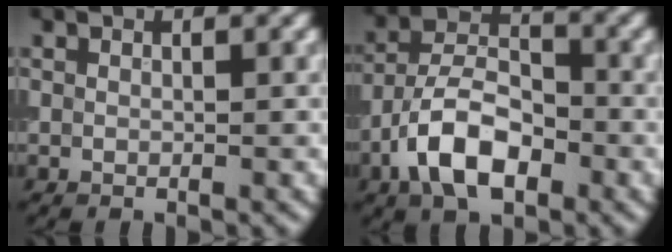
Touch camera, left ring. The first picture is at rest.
{"total": 7.0, "force": [-3.4, 3.6, 4.9], "torque": [-0.090, 0.007, -0.066]}